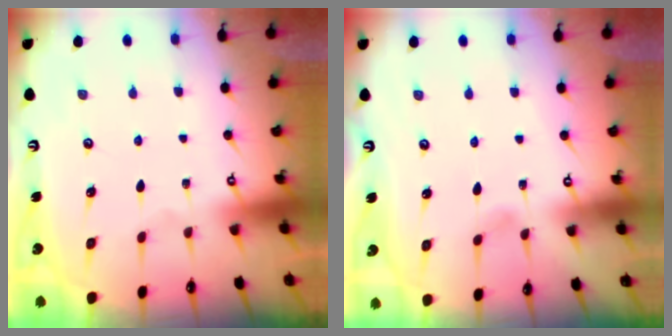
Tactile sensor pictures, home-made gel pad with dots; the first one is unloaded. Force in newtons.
{"total": 2.8, "press": 2.8, "slide": 0.3}